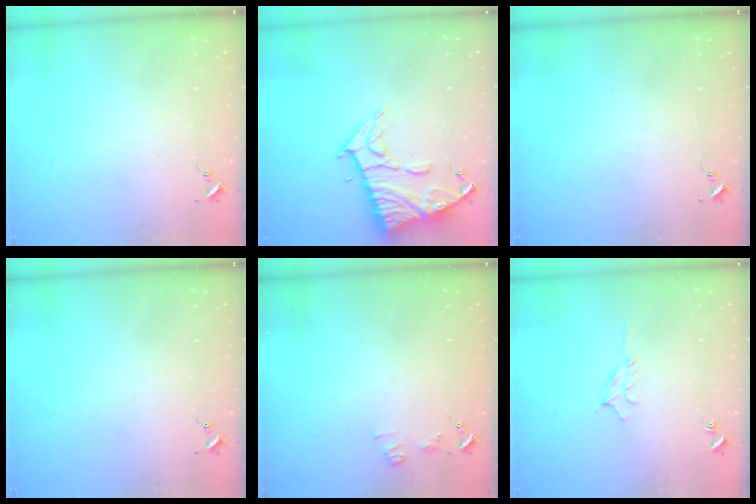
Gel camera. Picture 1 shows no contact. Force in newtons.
{"total": 13.0, "press": 12.9, "slide": 1.4}
{"total": 0.0}
{"total": 0.0}
{"total": 5.2, "press": 5.2, "slide": 0.7}
{"total": 6.3, "press": 6.3, "slide": 0.7}